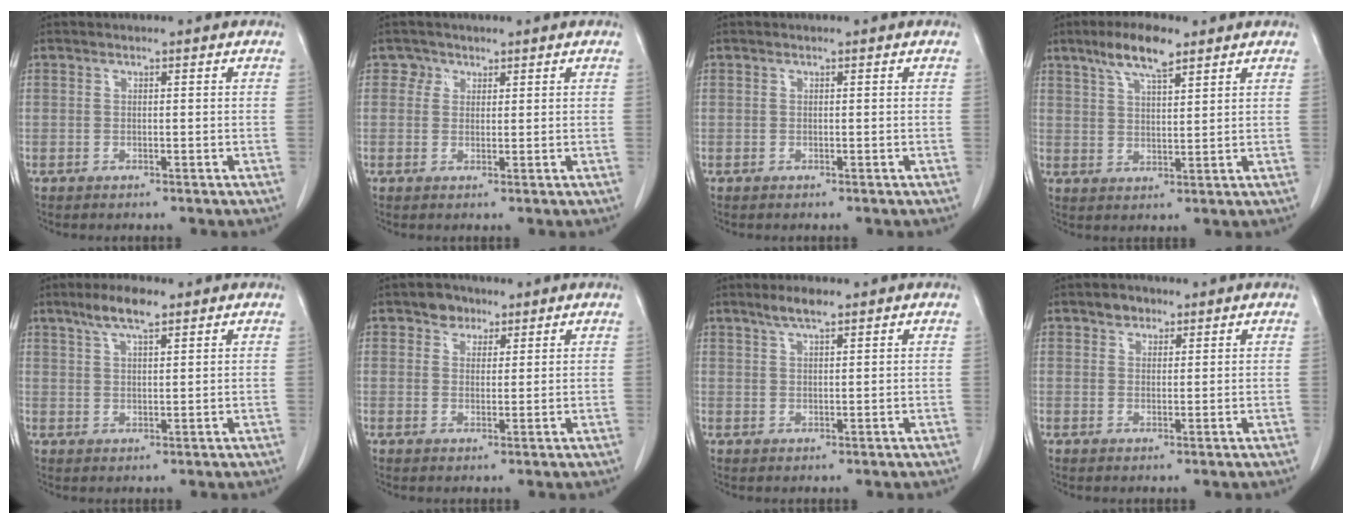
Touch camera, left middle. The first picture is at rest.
{"total": 1.6, "force": [1.0, 1.3, -0.1], "torque": [0.012, -0.001, 0.010]}
{"total": 0.0}
{"total": 7.3, "force": [5.0, 1.6, 5.0], "torque": [-0.101, 0.008, 0.092]}
{"total": 5.3, "force": [3.7, 1.0, 3.6], "torque": [-0.076, 0.007, 0.068]}
{"total": 3.2, "force": [2.1, 2.2, 0.8], "torque": [-0.012, 0.005, 0.032]}
{"total": 3.2, "force": [2.4, 0.4, 2.0], "torque": [-0.046, 0.003, 0.047]}
{"total": 2.2, "force": [1.5, 1.5, 0.6], "torque": [-0.011, 0.003, 0.023]}